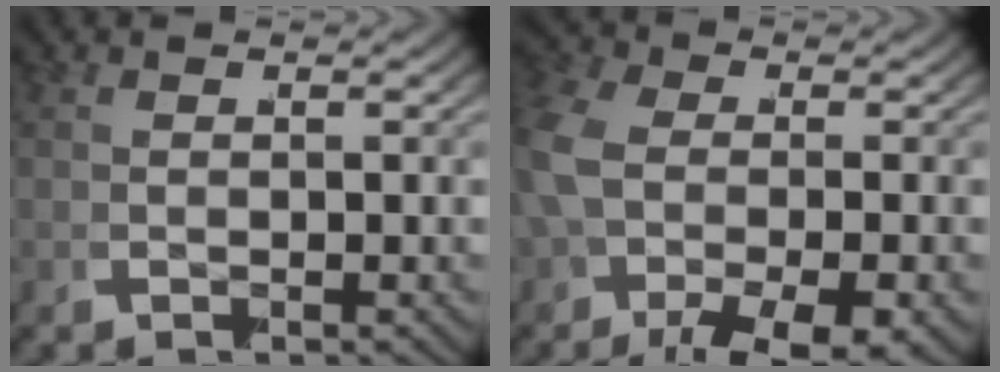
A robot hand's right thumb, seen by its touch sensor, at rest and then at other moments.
{"total": 5.8, "force": [-2.3, 3.1, 4.3], "torque": [-0.095, -0.023, -0.027]}